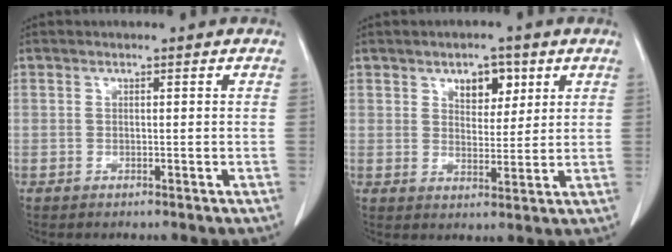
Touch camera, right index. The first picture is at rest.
{"total": 5.1, "force": [2.6, 2.8, 3.3], "torque": [-0.044, 0.003, 0.041]}